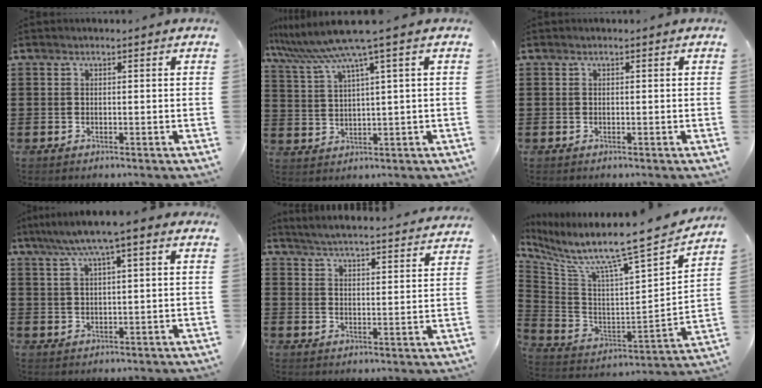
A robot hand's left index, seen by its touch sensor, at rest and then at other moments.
{"total": 7.1, "force": [4.6, -0.6, 5.4], "torque": [-0.136, -0.032, 0.074]}
{"total": 0.0}
{"total": 5.7, "force": [3.4, 0.4, 4.5], "torque": [-0.093, -0.003, 0.056]}
{"total": 4.6, "force": [4.5, -0.8, 0.6], "torque": [-0.032, -0.036, 0.075]}
{"total": 8.3, "force": [7.0, -0.6, 4.5], "torque": [-0.110, -0.078, 0.100]}